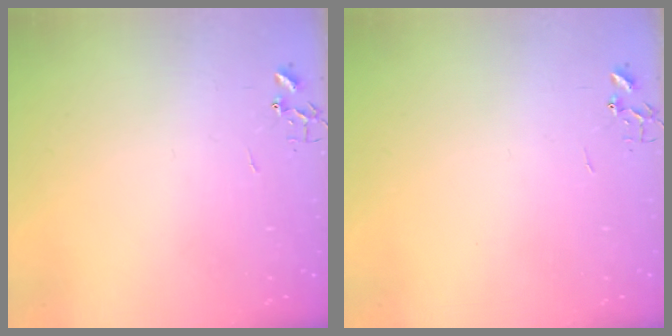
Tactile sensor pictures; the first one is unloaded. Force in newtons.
{"total": 0.0}